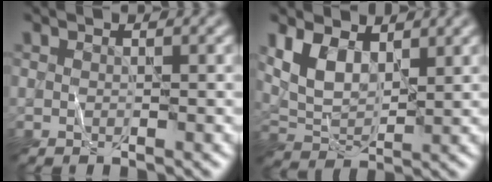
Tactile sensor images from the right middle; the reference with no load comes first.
{"total": 4.3, "force": [2.1, 2.5, 2.8], "torque": [-0.069, -0.004, 0.043]}